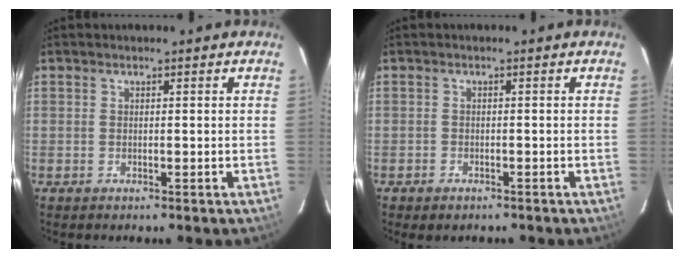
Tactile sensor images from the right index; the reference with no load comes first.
{"total": 2.1, "force": [-1.5, 1.2, 0.8], "torque": [-0.020, -0.007, -0.022]}